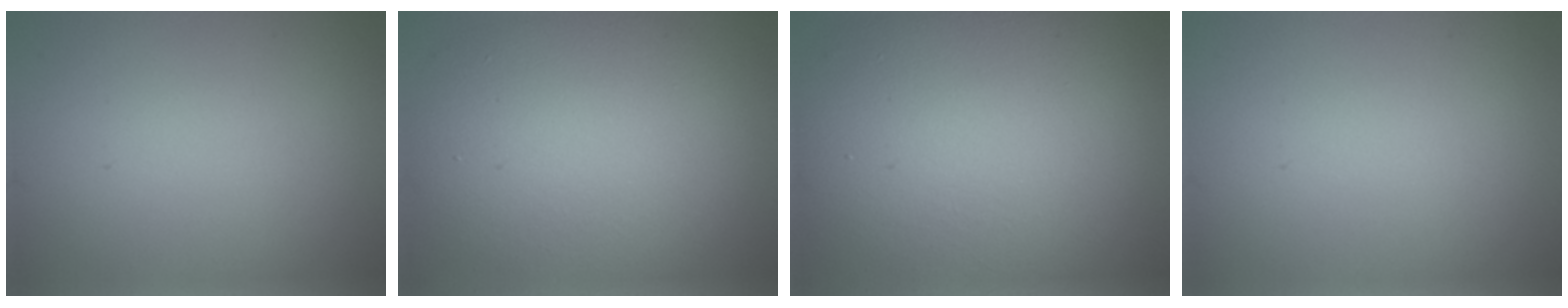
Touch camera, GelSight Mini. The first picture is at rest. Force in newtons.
{"total": 10.5, "press": 10.5, "slide": 0.5}
{"total": 13.7, "press": 13.6, "slide": 1.2}
{"total": 0.0}